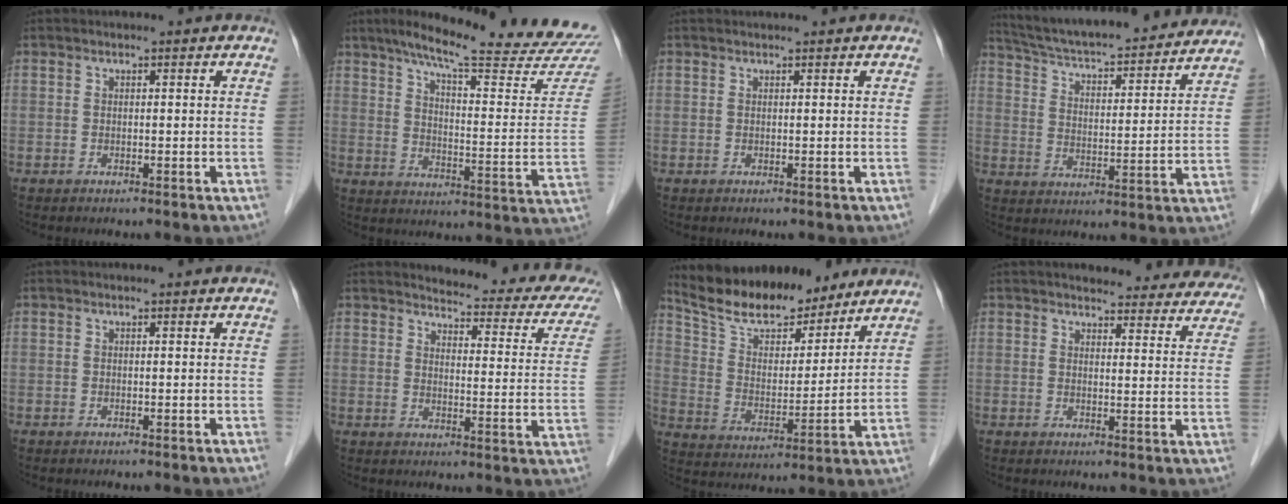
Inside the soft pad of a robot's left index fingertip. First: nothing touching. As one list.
[{"total": 24.2, "force": [21.1, 1.0, 11.8], "torque": [-0.166, -0.061, 0.270]}, {"total": 1.4, "force": [1.3, 0.1, 0.3], "torque": [-0.004, 0.019, 0.022]}, {"total": 25.2, "force": [22.8, 3.9, 9.9], "torque": [-0.165, -0.007, 0.314]}, {"total": 0.0}, {"total": 17.4, "force": [15.6, 3.5, 6.9], "torque": [-0.061, -0.059, 0.153]}, {"total": 15.2, "force": [13.3, 4.3, 5.8], "torque": [-0.095, 0.005, 0.232]}, {"total": 20.1, "force": [18.6, 4.9, 5.6], "torque": [-0.044, -0.031, 0.199]}]